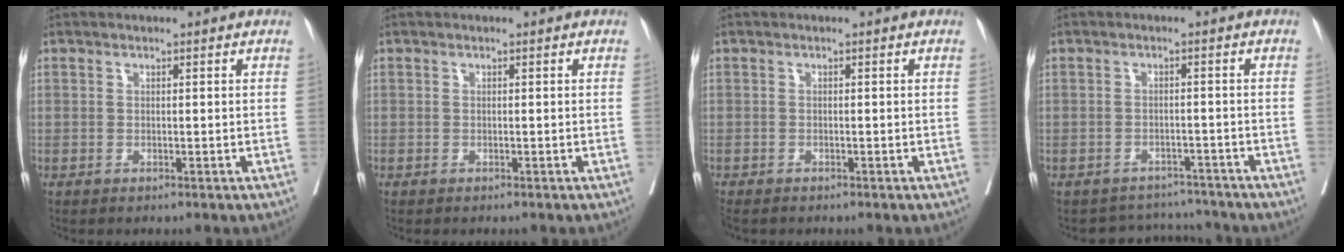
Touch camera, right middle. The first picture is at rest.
{"total": 0.6, "force": [-0.6, 0.1, 0.2], "torque": [0.000, -0.002, -0.011]}
{"total": 1.9, "force": [-1.7, 0.6, 0.6], "torque": [-0.013, -0.007, -0.026]}
{"total": 5.4, "force": [-5.1, 1.5, -1.2], "torque": [0.017, 0.023, -0.066]}